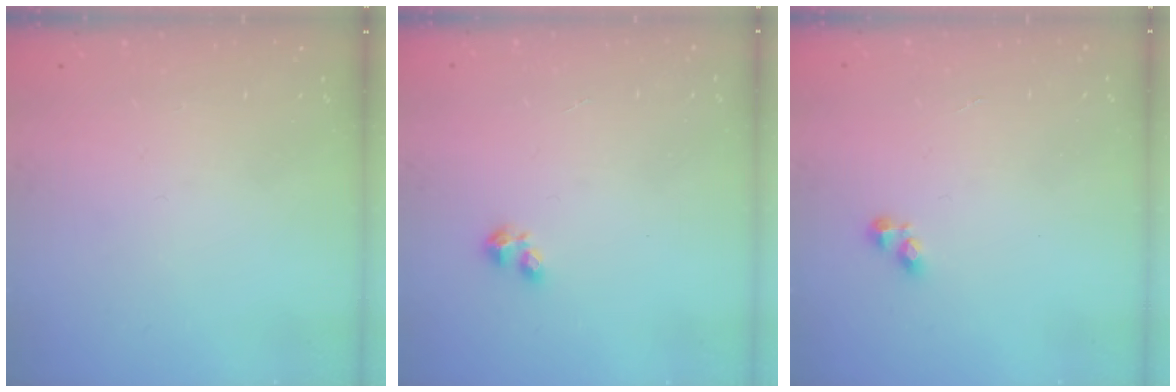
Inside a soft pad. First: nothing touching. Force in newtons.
{"total": 2.0, "press": 2.0, "slide": 0.4}
{"total": 1.8, "press": 1.7, "slide": 0.3}